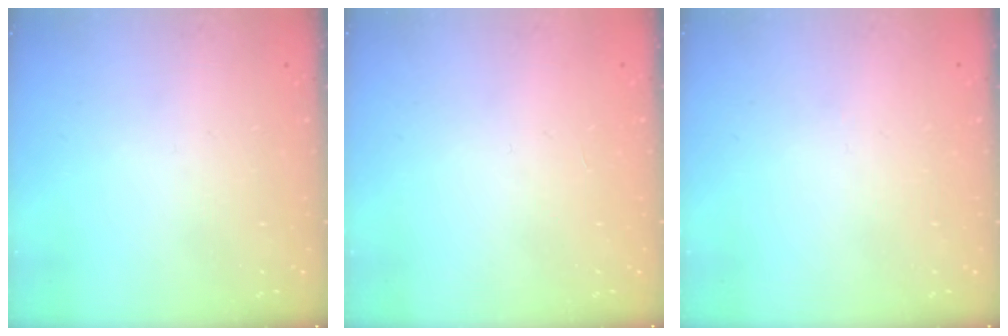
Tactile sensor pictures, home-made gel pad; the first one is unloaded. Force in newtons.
{"total": 0.0}
{"total": 0.0}